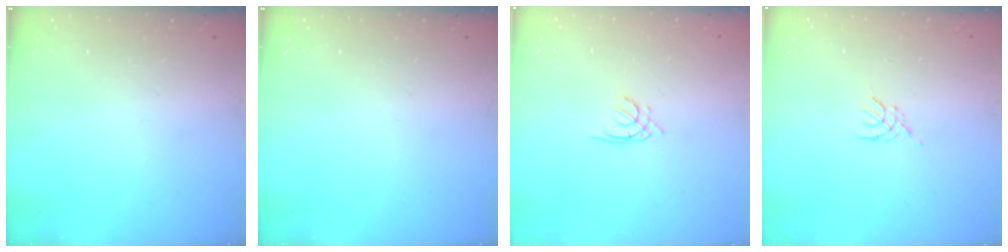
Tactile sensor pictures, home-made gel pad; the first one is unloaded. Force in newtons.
{"total": 0.0}
{"total": 1.3, "press": 1.2, "slide": 0.4}
{"total": 2.6, "press": 2.5, "slide": 0.6}